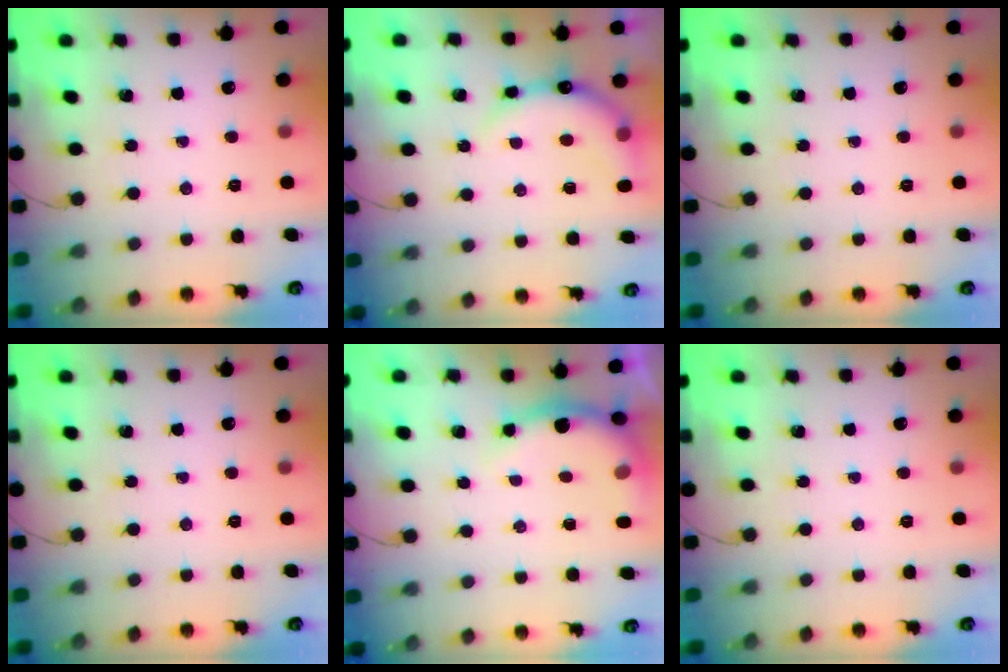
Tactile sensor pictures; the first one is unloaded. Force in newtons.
{"total": 9.0, "press": 9.0, "slide": 0.9}
{"total": 0.0}
{"total": 0.0}
{"total": 6.5, "press": 6.4, "slide": 0.6}
{"total": 0.0}